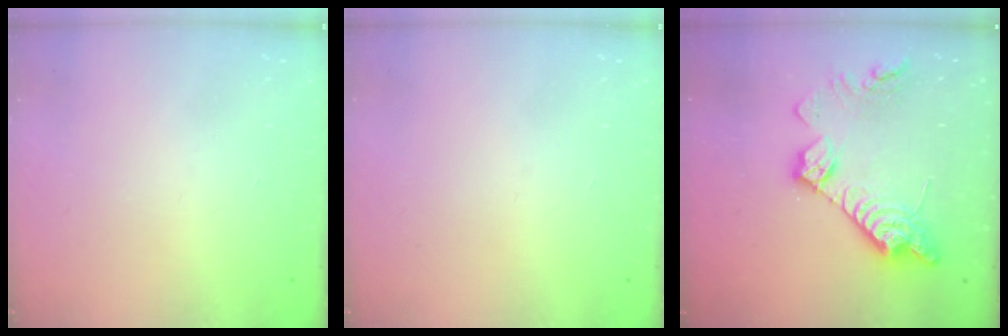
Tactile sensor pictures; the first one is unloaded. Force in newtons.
{"total": 0.0}
{"total": 15.8, "press": 15.8, "slide": 1.2}